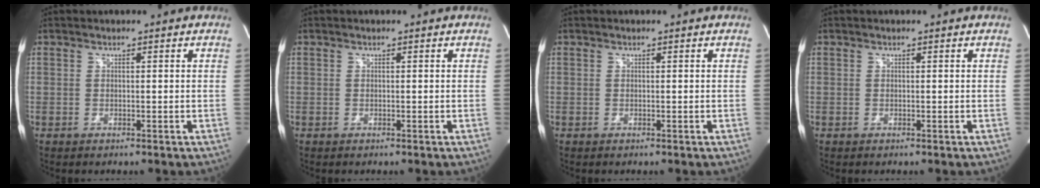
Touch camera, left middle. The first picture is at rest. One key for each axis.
{"total": 0.0}
{"total": 0.0}
{"total": 0.0}